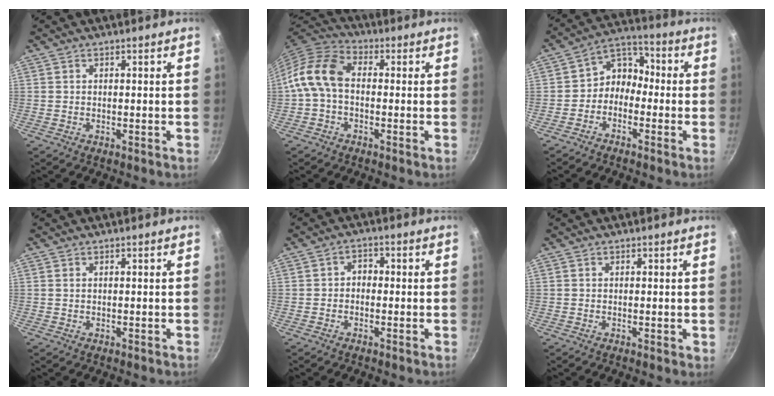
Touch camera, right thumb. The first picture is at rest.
{"total": 9.4, "force": [-0.9, 6.3, 7.0], "torque": [-0.132, 0.035, -0.036]}
{"total": 6.7, "force": [-2.3, 5.4, 3.4], "torque": [-0.029, 0.046, -0.060]}
{"total": 0.0}
{"total": 2.4, "force": [-0.6, 1.9, 1.3], "torque": [-0.011, 0.012, -0.015]}
{"total": 0.8, "force": [0.0, 0.1, 0.8], "torque": [-0.010, -0.004, -0.002]}